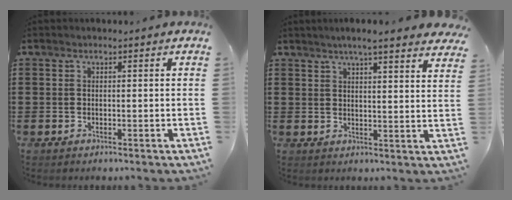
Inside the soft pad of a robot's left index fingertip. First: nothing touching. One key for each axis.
{"total": 4.7, "fx": 4.1, "fy": -0.3, "fz": 2.2, "tx": -0.055, "ty": -0.011, "tz": 0.072}